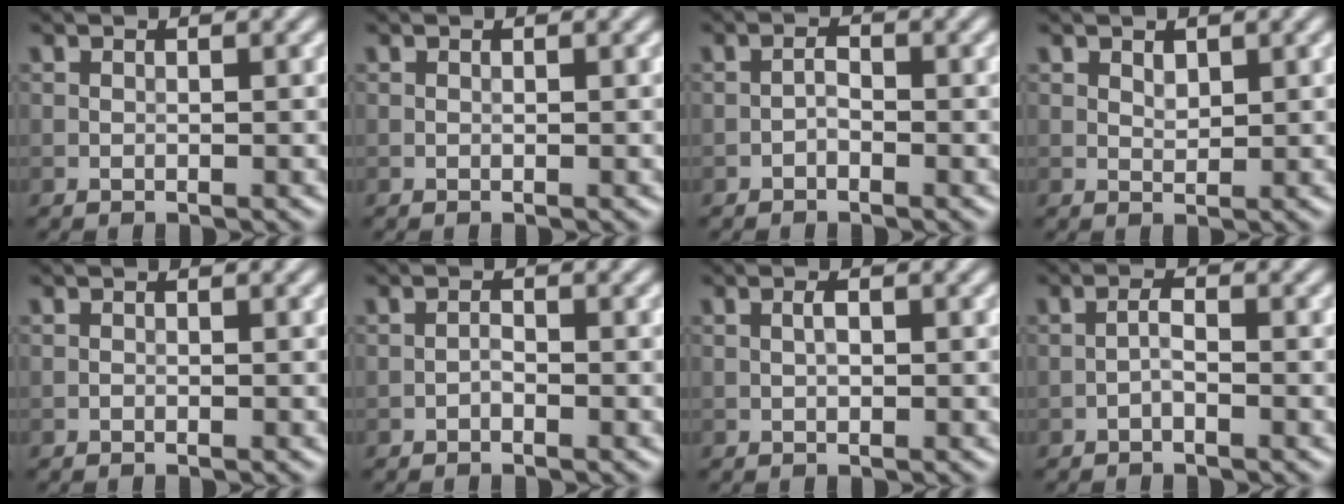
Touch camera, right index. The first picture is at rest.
{"total": 0.0}
{"total": 1.0, "force": [-0.6, 0.4, 0.7], "torque": [-0.012, 0.003, -0.013]}
{"total": 1.0, "force": [0.7, 0.6, 0.6], "torque": [-0.011, -0.003, 0.014]}
{"total": 0.0}
{"total": 0.7, "force": [-0.4, 0.3, 0.4], "torque": [-0.007, 0.002, -0.009]}
{"total": 1.0, "force": [0.1, 0.4, 0.9], "torque": [-0.018, 0.000, 0.002]}
{"total": 1.1, "force": [-0.6, 0.2, 0.9], "torque": [-0.019, 0.005, -0.014]}